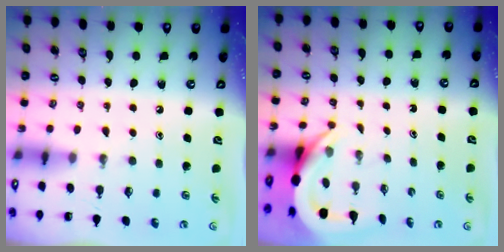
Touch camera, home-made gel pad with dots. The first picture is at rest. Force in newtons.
{"total": 5.7, "press": 5.7, "slide": 0.6}